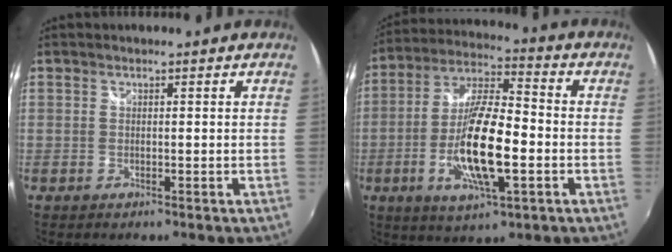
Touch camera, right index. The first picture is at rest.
{"total": 15.9, "force": [-4.1, 4.2, 14.8], "torque": [-0.295, -0.007, -0.077]}